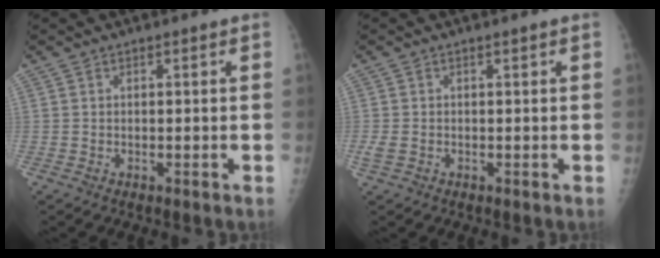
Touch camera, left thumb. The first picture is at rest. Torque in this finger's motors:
{"motor_torque": [0.02, 0.02, 0.31, 0.28, 0.02]}